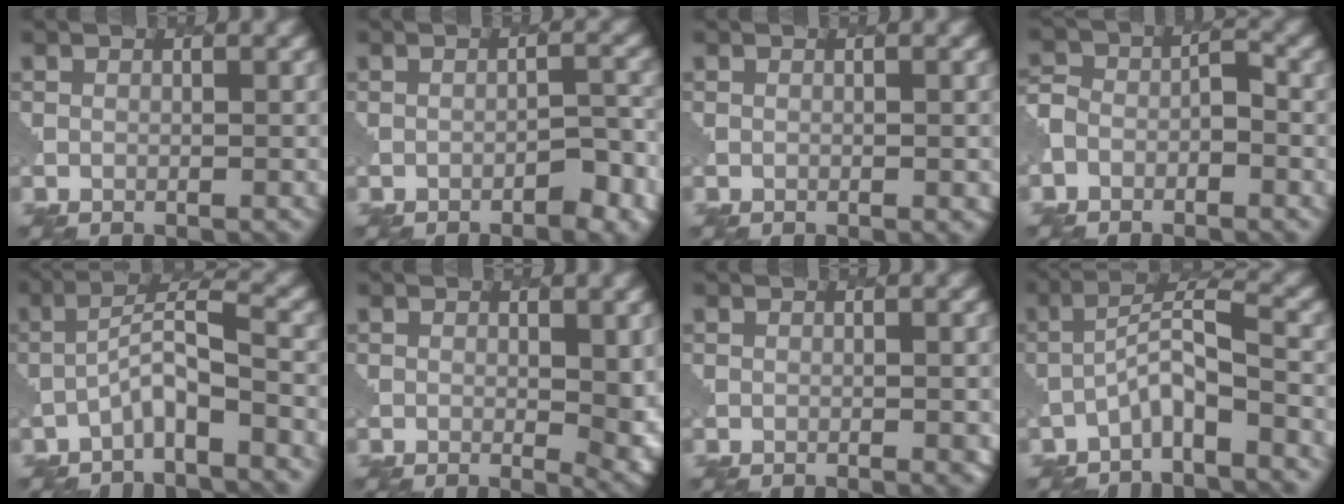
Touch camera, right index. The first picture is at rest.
{"total": 2.2, "force": [-1.5, 0.6, 1.5], "torque": [-0.022, 0.007, -0.021]}
{"total": 0.9, "force": [-0.1, 0.4, 0.8], "torque": [-0.003, 0.000, 0.005]}
{"total": 2.8, "force": [-1.5, 2.0, 1.3], "torque": [-0.020, 0.009, -0.039]}
{"total": 3.3, "force": [-1.9, 0.5, 2.6], "torque": [-0.050, 0.015, -0.046]}
{"total": 4.6, "force": [0.3, 1.7, 4.2], "torque": [-0.055, -0.008, 0.006]}
{"total": 1.2, "force": [-0.2, 0.4, 1.1], "torque": [-0.008, -0.001, 0.004]}
{"total": 3.5, "force": [-2.1, 0.5, 2.7], "torque": [-0.052, 0.014, -0.050]}